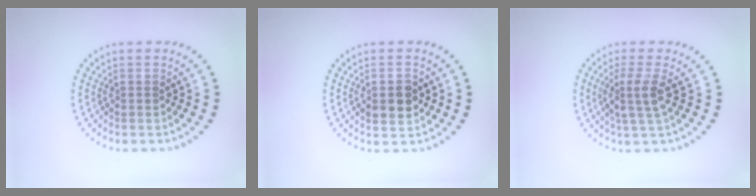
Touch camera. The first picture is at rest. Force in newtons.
{"total": 2.9, "press": 2.9, "slide": 0.3}
{"total": 2.8, "press": 2.3, "slide": 1.7}